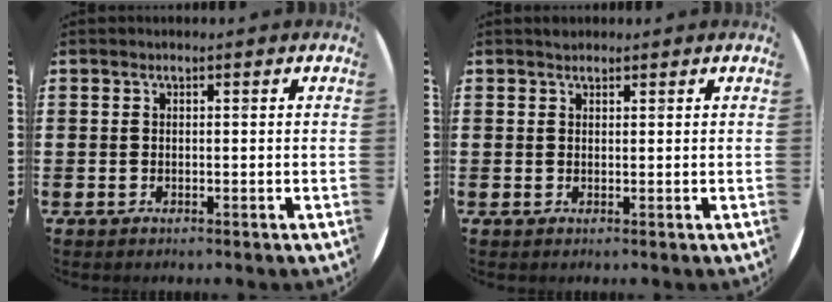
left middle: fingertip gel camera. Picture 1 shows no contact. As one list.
[{"total": 0.8, "force": [0.7, 0.3, 0.0], "torque": [0.007, -0.001, 0.013]}]